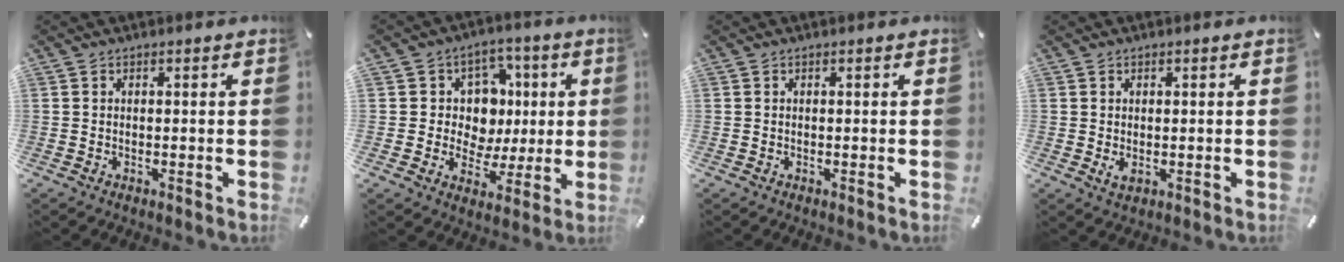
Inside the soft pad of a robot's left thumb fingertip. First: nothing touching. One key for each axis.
{"total": 10.9, "fx": 0.5, "fy": 10.4, "fz": 3.3, "tx": -0.044, "ty": -0.004, "tz": 0.018}
{"total": 0.0}
{"total": 1.7, "fx": -0.2, "fy": 1.1, "fz": 1.2, "tx": -0.021, "ty": -0.003, "tz": -0.006}